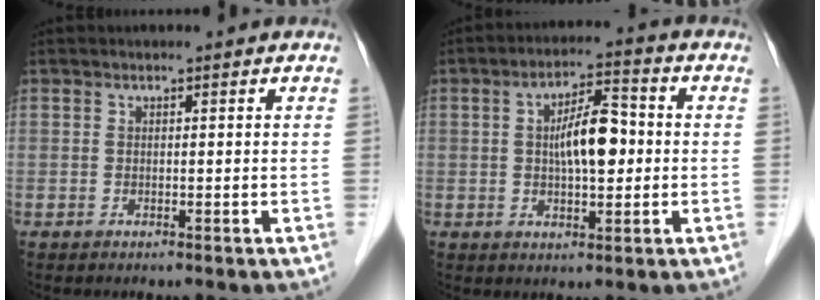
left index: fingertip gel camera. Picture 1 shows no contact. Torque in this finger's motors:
{"motor_torque": [0.10, -0.01, 0.35, 0.08]}